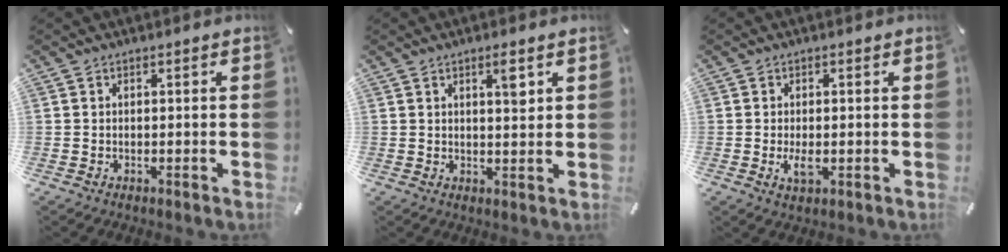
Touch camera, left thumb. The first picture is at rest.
{"total": 4.0, "force": [2.0, 1.0, 3.3], "torque": [-0.047, -0.008, 0.028]}
{"total": 3.4, "force": [-0.5, 1.6, 2.9], "torque": [-0.073, -0.007, -0.013]}